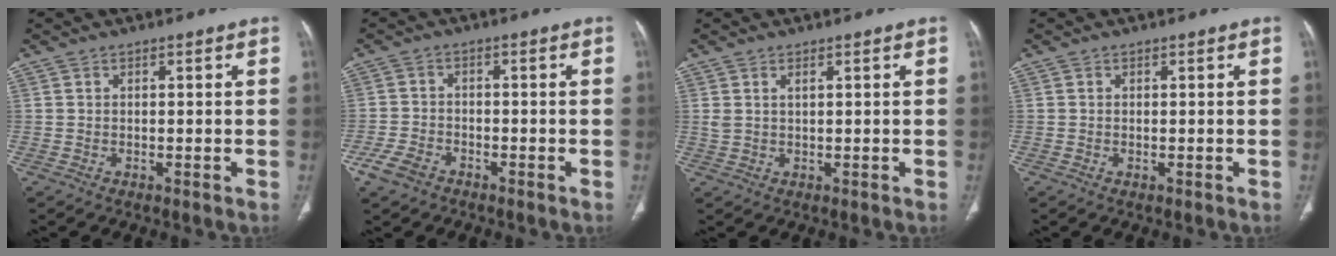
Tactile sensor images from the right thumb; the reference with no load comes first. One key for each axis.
{"total": 4.8, "fx": -3.1, "fy": 2.9, "fz": 2.2, "tx": -0.050, "ty": 0.012, "tz": -0.056}
{"total": 2.0, "fx": 0.9, "fy": 0.9, "fz": 1.5, "tx": -0.035, "ty": 0.007, "tz": 0.028}
{"total": 0.0}